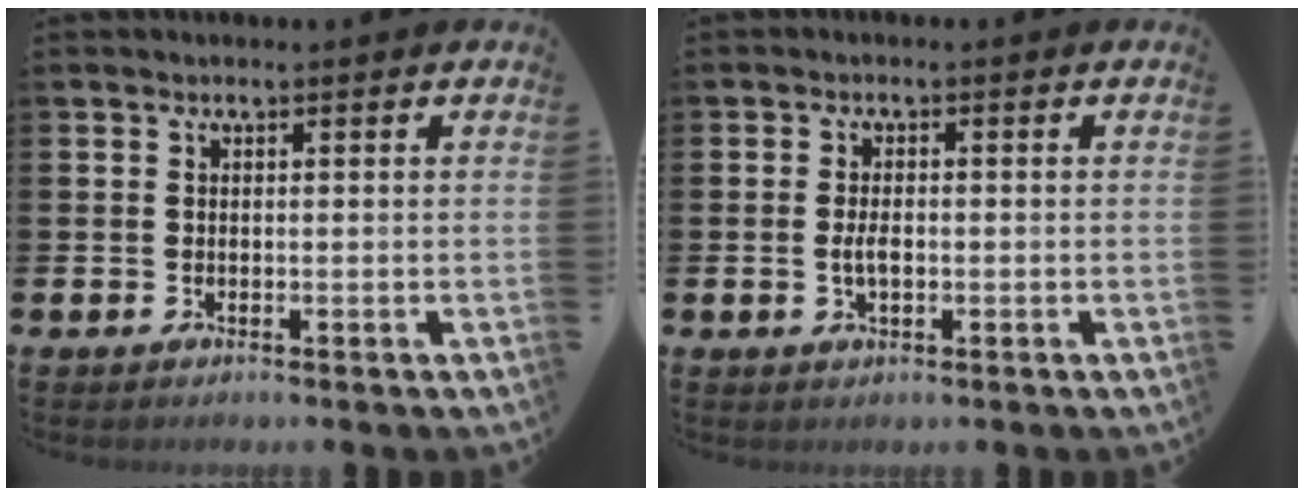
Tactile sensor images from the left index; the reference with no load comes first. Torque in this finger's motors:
{"motor_torque": [0.74, 0.27, 0.06, 0.12]}